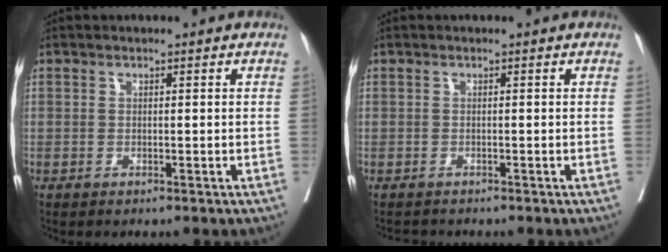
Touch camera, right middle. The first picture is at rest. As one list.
[{"total": 1.1, "force": [-1.0, 0.3, -0.2], "torque": [-0.006, -0.007, -0.017]}]